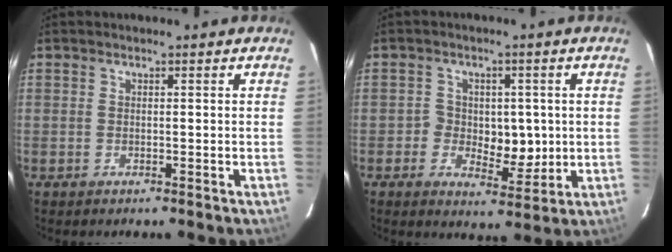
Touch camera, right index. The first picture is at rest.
{"total": 6.4, "force": [-0.6, 5.4, 3.3], "torque": [-0.056, 0.001, -0.010]}